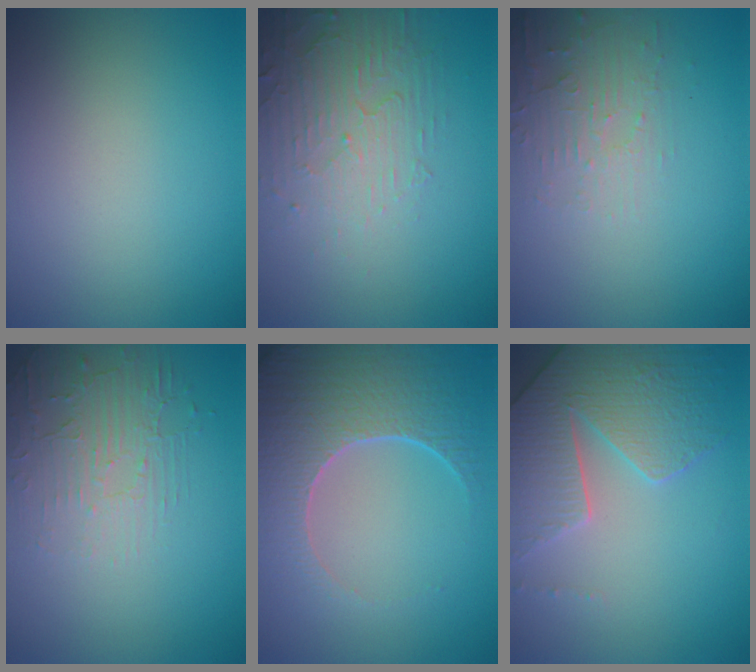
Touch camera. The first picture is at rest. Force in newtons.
{"total": 4.9, "press": 3.2, "slide": 3.7}
{"total": 2.8, "press": 2.7, "slide": 0.6}
{"total": 2.1, "press": 1.3, "slide": 1.7}
{"total": 6.6, "press": 5.4, "slide": 3.8}
{"total": 5.0, "press": 4.8, "slide": 1.3}